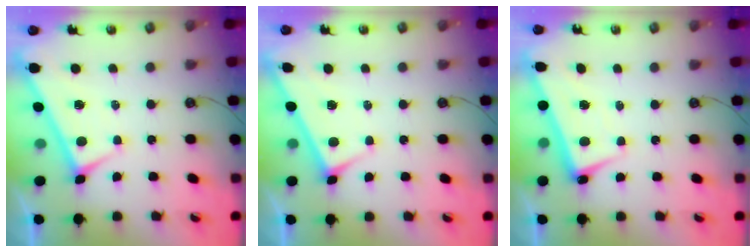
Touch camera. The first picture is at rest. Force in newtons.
{"total": 2.9, "press": 2.9, "slide": 0.3}
{"total": 2.6, "press": 2.4, "slide": 0.8}